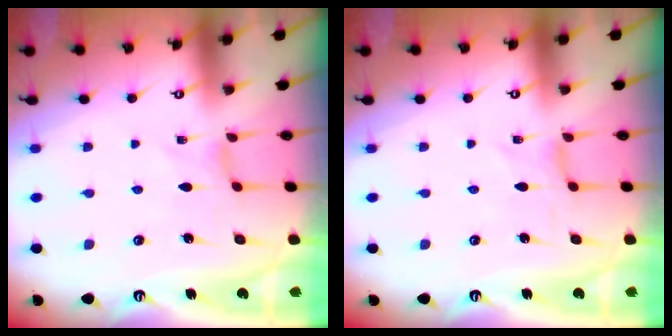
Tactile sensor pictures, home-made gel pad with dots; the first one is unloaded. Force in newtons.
{"total": 0.0}